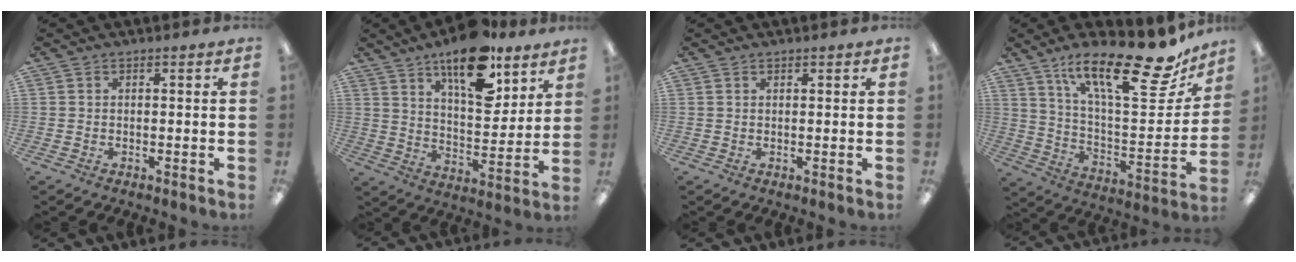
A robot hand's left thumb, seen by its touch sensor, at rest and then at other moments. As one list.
[{"total": 17.3, "force": [11.7, 7.4, 10.4], "torque": [-0.148, -0.069, 0.197]}, {"total": 0.6, "force": [0.6, 0.2, 0.2], "torque": [0.004, -0.003, 0.009]}, {"total": 24.6, "force": [16.9, 7.1, 16.5], "torque": [-0.251, -0.113, 0.277]}]